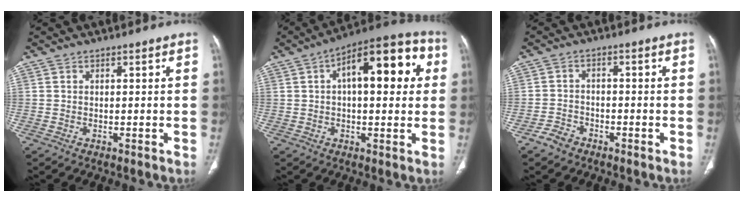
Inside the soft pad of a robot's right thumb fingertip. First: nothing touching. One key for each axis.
{"total": 17.5, "fx": 4.2, "fy": 7.8, "fz": 15.1, "tx": -0.175, "ty": 0.032, "tz": 0.051}
{"total": 3.4, "fx": -2.5, "fy": 2.1, "fz": 0.9, "tx": -0.016, "ty": 0.019, "tz": -0.045}